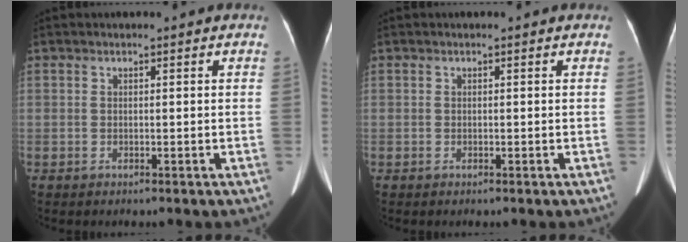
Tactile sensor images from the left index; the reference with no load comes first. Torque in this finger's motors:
{"motor_torque": [-0.18, -0.28, -0.01, -0.01]}